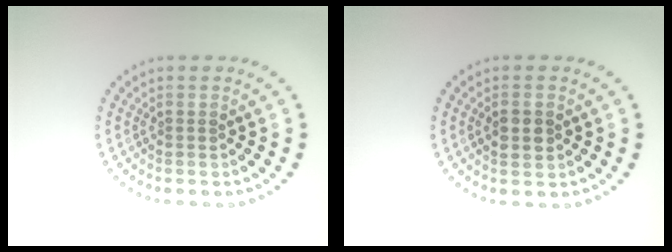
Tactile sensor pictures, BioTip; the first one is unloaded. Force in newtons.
{"total": 1.9, "press": 1.9, "slide": 0.1}